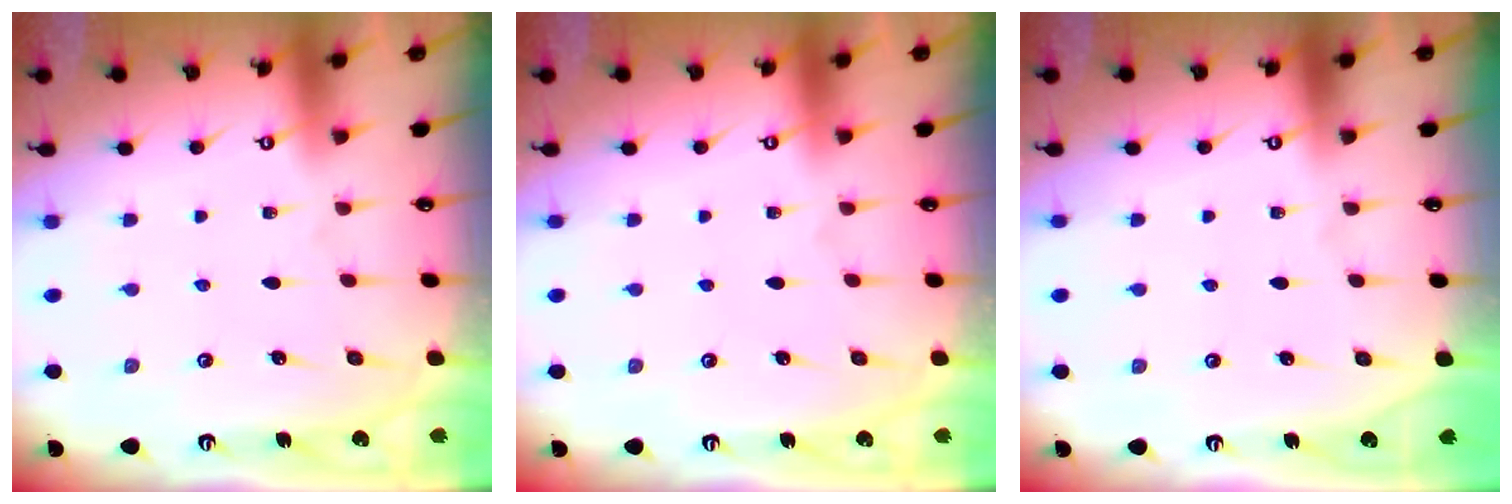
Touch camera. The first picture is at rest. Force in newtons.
{"total": 0.0}
{"total": 0.0}